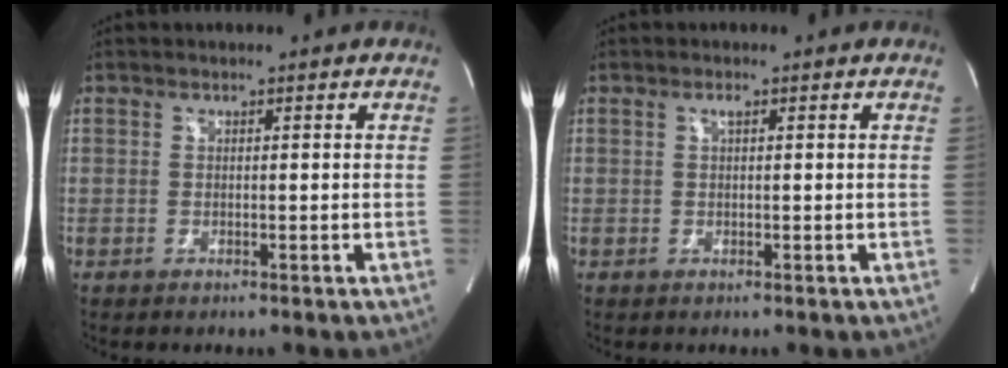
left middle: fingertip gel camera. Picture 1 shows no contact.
{"total": 0.7, "force": [0.3, 0.1, 0.7], "torque": [-0.014, 0.002, 0.005]}